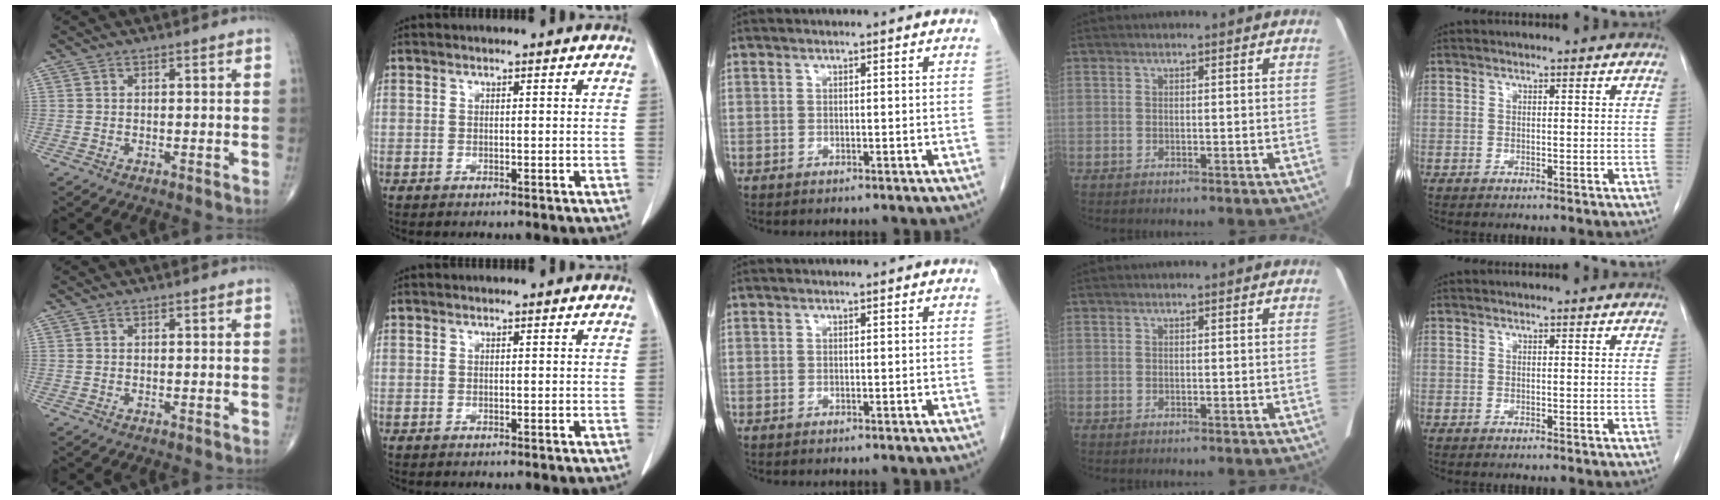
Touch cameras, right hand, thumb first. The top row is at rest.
{}